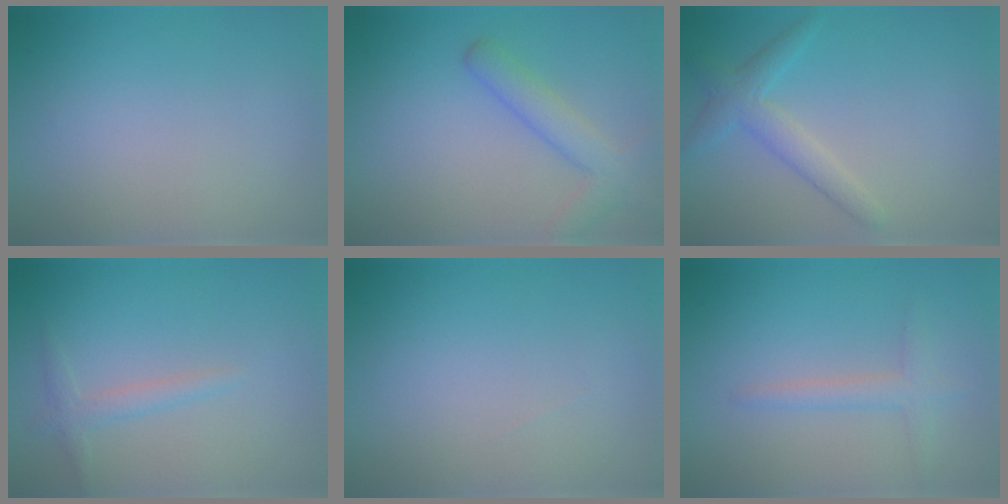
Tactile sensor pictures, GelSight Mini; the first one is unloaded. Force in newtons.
{"total": 3.5, "press": 3.5, "slide": 0.2}
{"total": 2.7, "press": 2.7, "slide": 0.1}
{"total": 1.5, "press": 1.5, "slide": 0.1}
{"total": 0.0}
{"total": 1.7, "press": 1.7, "slide": 0.1}